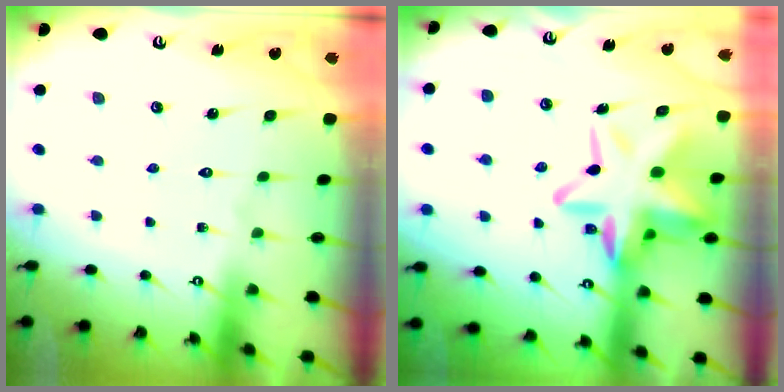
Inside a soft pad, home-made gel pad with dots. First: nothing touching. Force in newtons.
{"total": 18.3, "press": 18.2, "slide": 1.9}